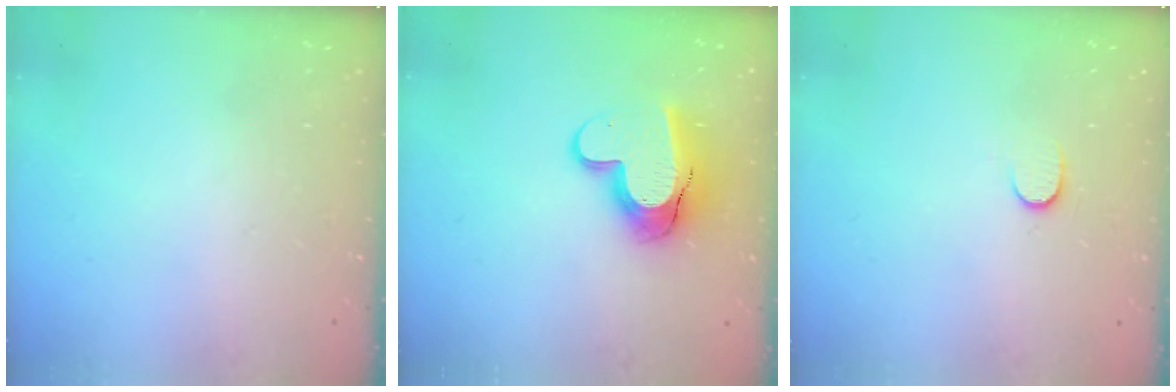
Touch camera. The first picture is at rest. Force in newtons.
{"total": 11.8, "press": 11.8, "slide": 1.0}
{"total": 6.3, "press": 6.3, "slide": 0.5}